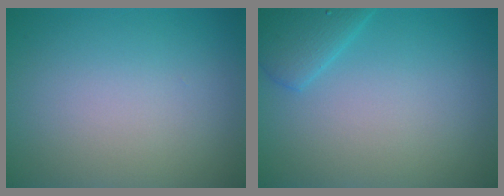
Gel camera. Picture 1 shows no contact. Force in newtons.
{"total": 2.7, "press": 2.7, "slide": 0.2}